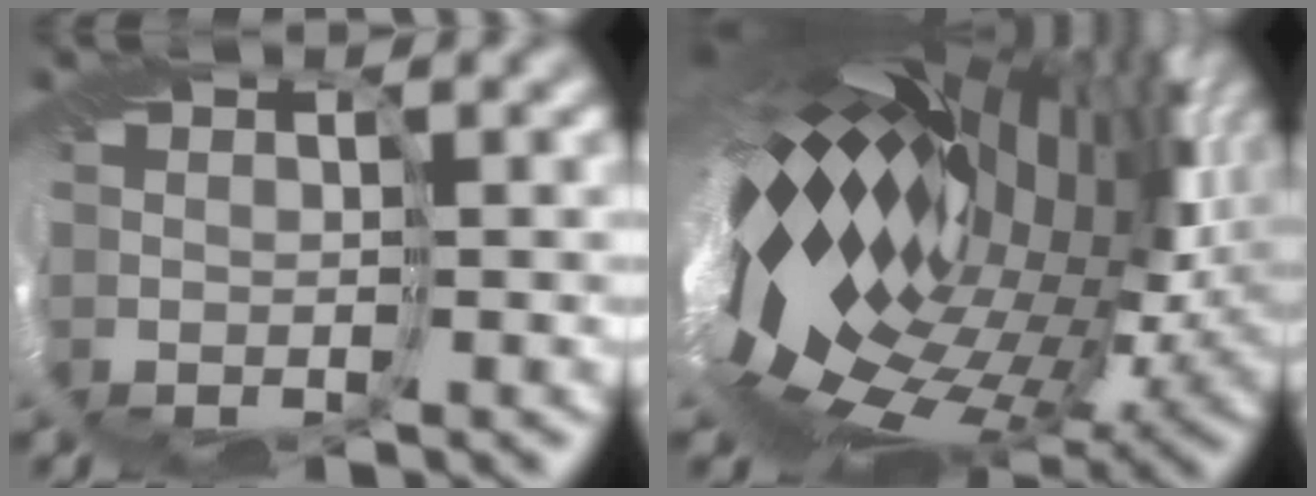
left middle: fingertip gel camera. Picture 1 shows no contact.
{"total": 18.9, "force": [0.9, 9.8, 16.1], "torque": [-0.274, -0.039, 0.012]}